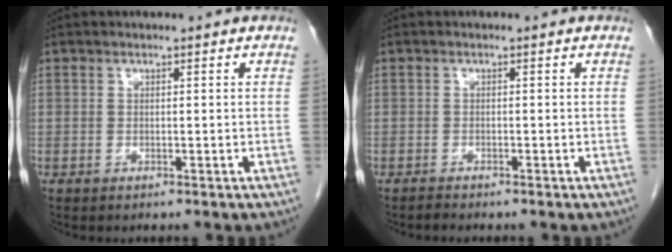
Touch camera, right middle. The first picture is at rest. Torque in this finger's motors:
{"motor_torque": [0.17, 0.03, 0.02, 0.01]}